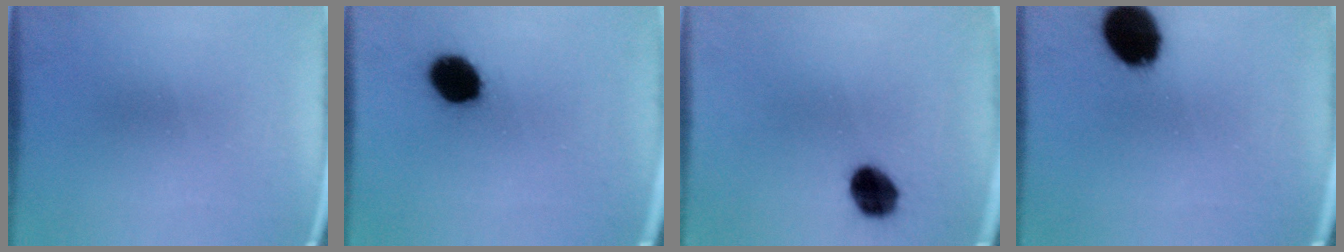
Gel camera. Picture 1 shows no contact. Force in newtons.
{"total": 10.9}
{"total": 8.0}
{"total": 15.5}